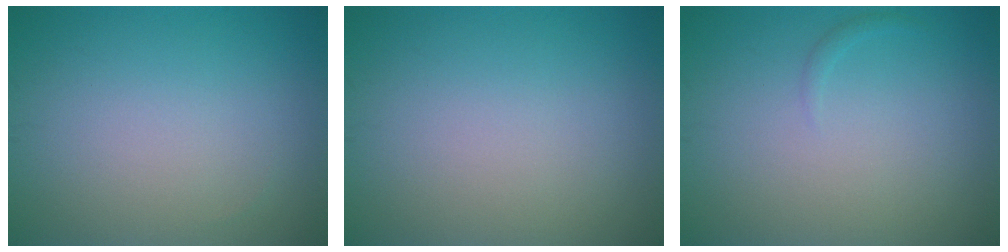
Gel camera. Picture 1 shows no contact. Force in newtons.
{"total": 0.0}
{"total": 0.5, "press": 0.5, "slide": 0.1}